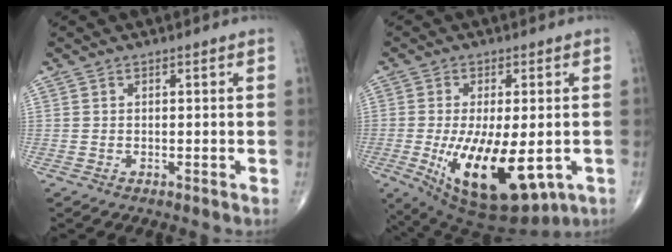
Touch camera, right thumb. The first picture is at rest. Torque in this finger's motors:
{"motor_torque": [2.38, 1.90, 0.94, 0.36, 0.62]}